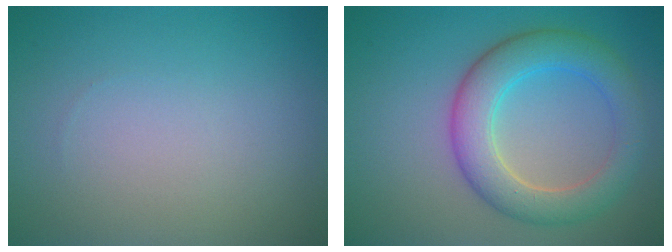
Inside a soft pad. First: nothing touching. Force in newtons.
{"total": 5.9, "press": 5.9, "slide": 0.1}